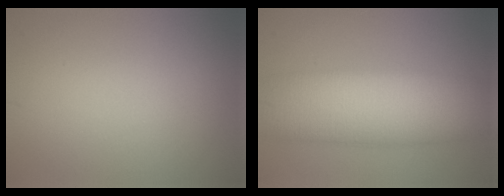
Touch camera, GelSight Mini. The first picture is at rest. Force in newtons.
{"total": 12.1, "press": 12.1, "slide": 0.6}